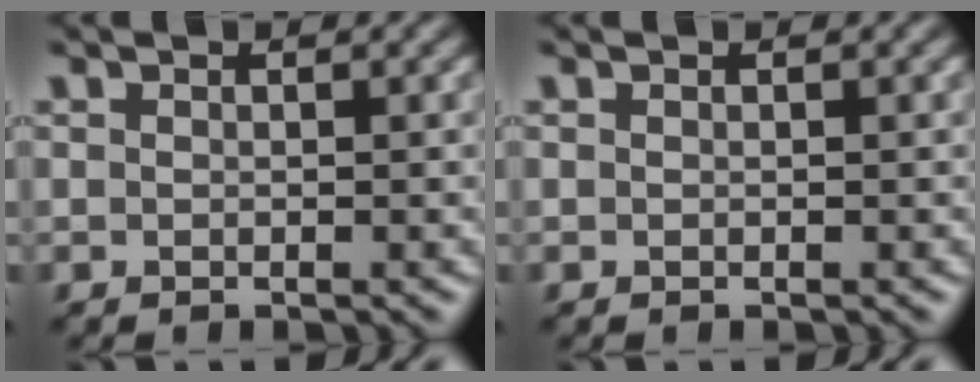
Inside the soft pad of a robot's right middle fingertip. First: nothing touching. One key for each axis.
{"total": 0.0}